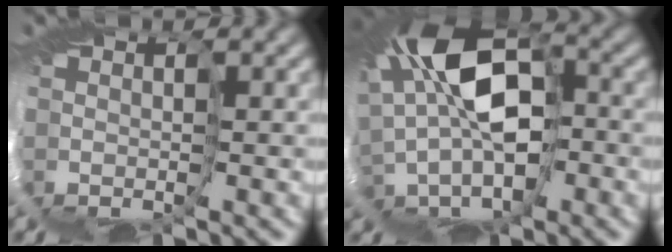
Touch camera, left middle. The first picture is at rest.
{"total": 8.4, "force": [0.8, 3.9, 7.4], "torque": [-0.177, 0.009, 0.012]}